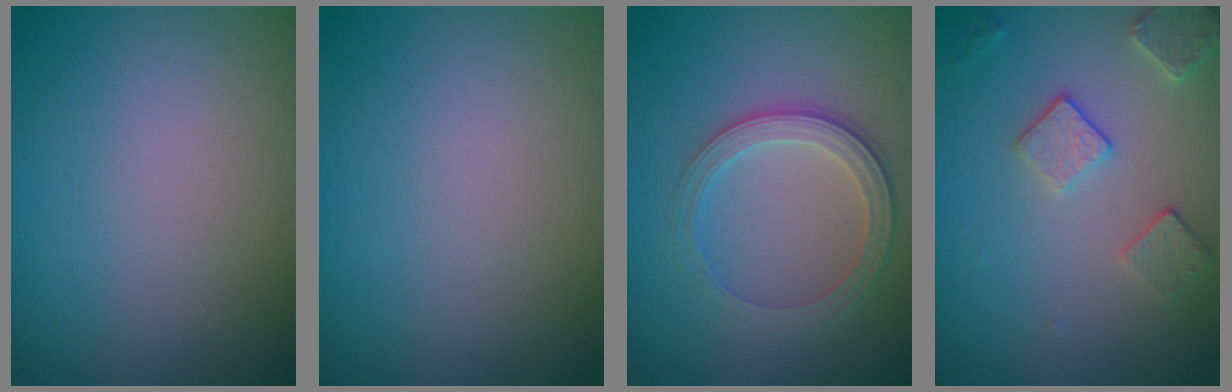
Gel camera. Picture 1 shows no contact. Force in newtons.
{"total": 0.0}
{"total": 2.8, "press": 2.6, "slide": 1.1}
{"total": 2.6, "press": 2.5, "slide": 0.8}